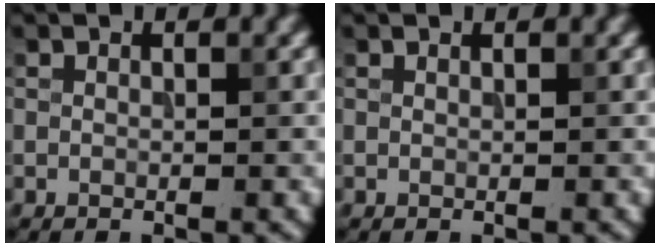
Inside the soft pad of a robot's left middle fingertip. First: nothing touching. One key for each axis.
{"total": 0.0}